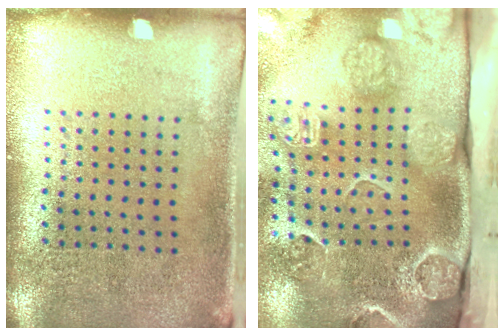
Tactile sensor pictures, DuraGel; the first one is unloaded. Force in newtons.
{"total": 4.2, "press": 3.4, "slide": 2.6}